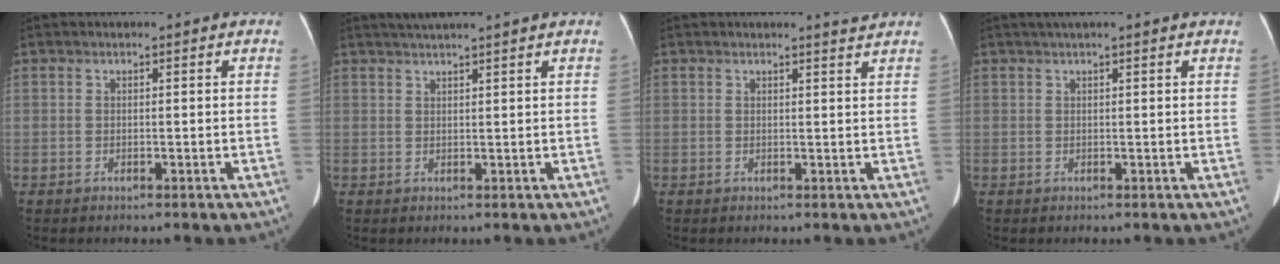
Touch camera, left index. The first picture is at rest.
{"total": 5.1, "force": [4.4, -0.9, 2.5], "torque": [-0.036, 0.026, 0.067]}
{"total": 1.7, "force": [1.6, -0.6, 0.2], "torque": [-0.011, -0.015, 0.017]}
{"total": 3.7, "force": [3.0, -0.4, 2.1], "torque": [-0.028, 0.033, 0.044]}